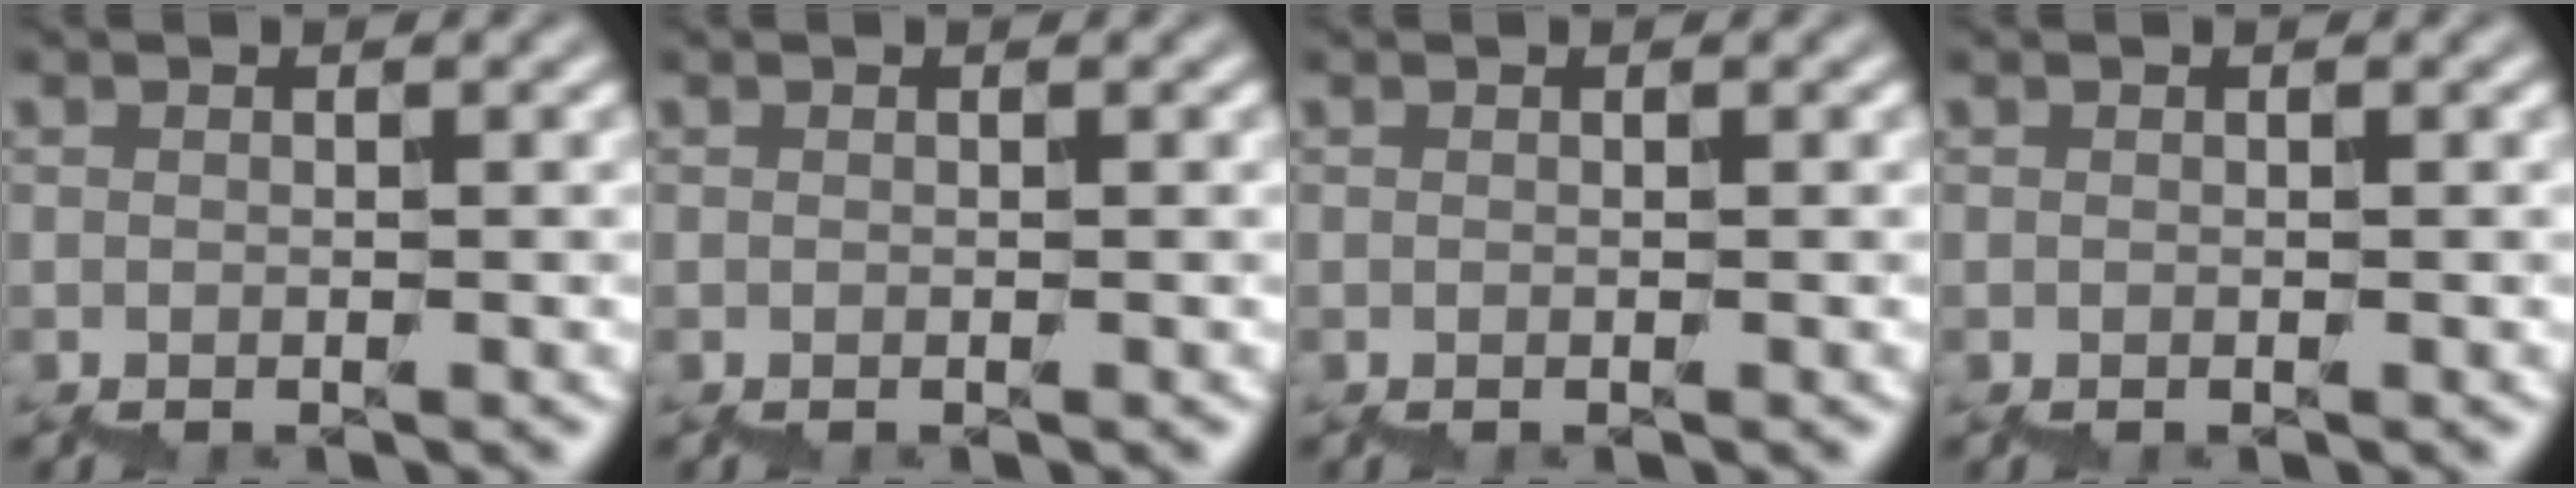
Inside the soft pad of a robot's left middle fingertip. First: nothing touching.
{"total": 0.0}
{"total": 0.0}
{"total": 0.0}